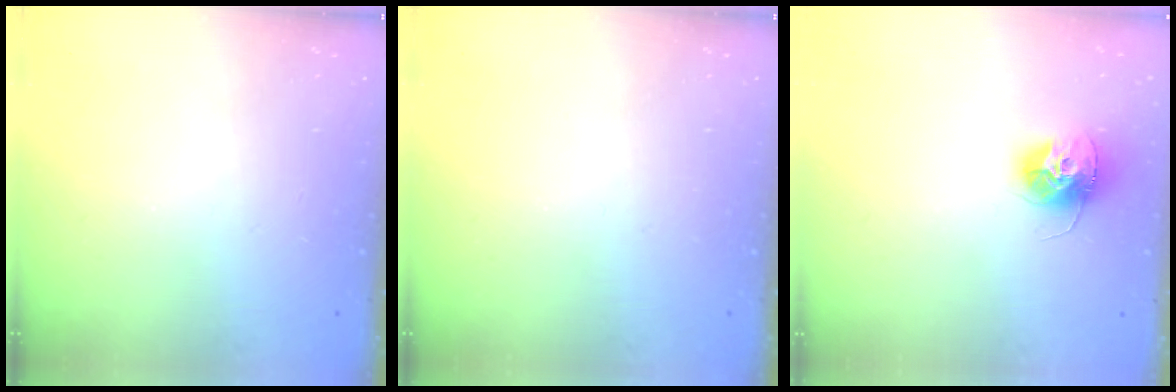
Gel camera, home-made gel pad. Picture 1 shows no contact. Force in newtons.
{"total": 0.0}
{"total": 12.1, "press": 12.1, "slide": 1.1}